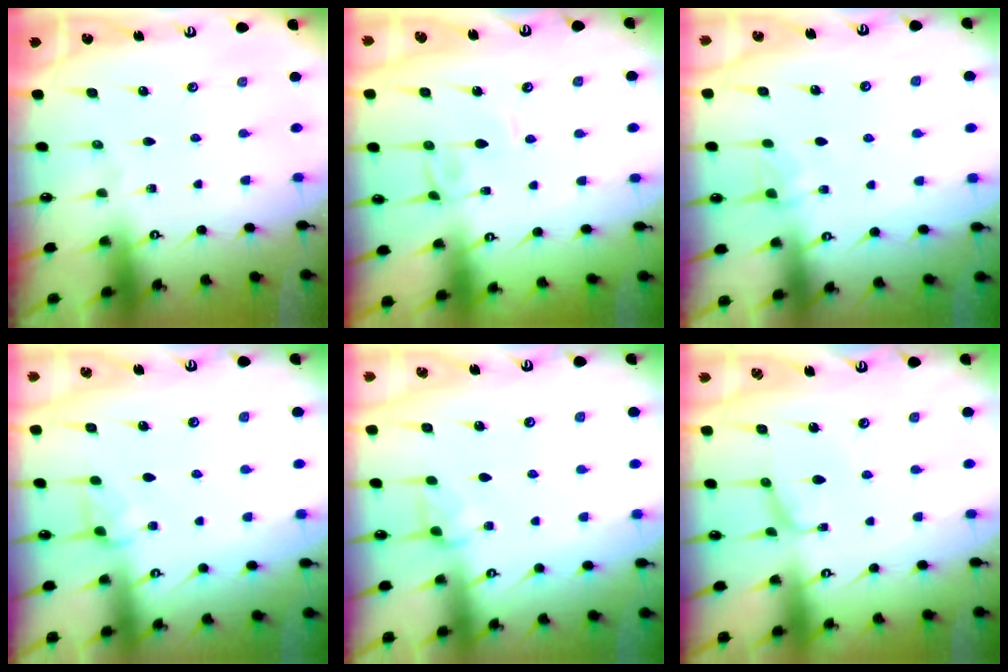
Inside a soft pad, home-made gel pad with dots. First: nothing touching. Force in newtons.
{"total": 3.7, "press": 3.7, "slide": 0.1}
{"total": 1.8, "press": 1.8, "slide": 0.4}
{"total": 2.1, "press": 2.0, "slide": 0.6}
{"total": 2.1, "press": 2.0, "slide": 0.6}
{"total": 1.5, "press": 1.3, "slide": 0.5}